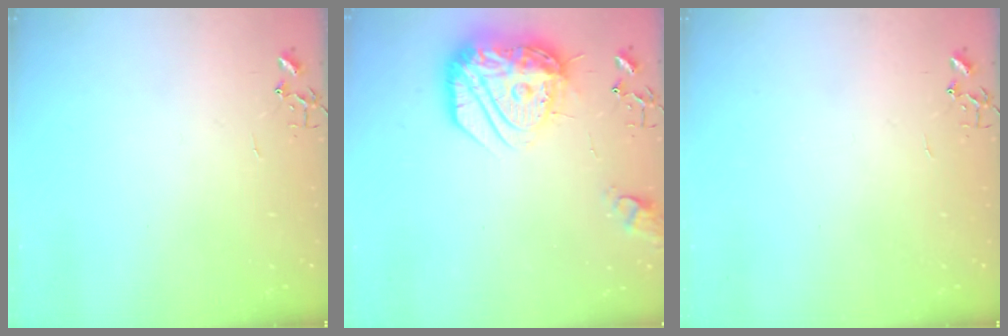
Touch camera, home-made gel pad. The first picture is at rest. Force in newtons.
{"total": 20.4, "press": 20.3, "slide": 1.9}
{"total": 0.0}